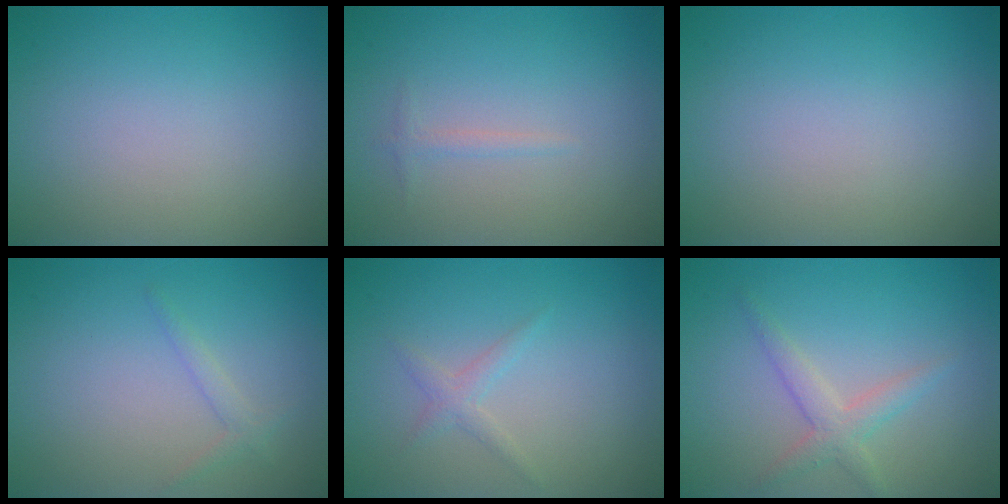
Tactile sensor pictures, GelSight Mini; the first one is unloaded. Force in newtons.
{"total": 0.7, "press": 0.7, "slide": 0.0}
{"total": 0.0}
{"total": 1.1, "press": 1.1, "slide": 0.1}
{"total": 1.2, "press": 1.2, "slide": 0.1}
{"total": 2.3, "press": 2.3, "slide": 0.1}